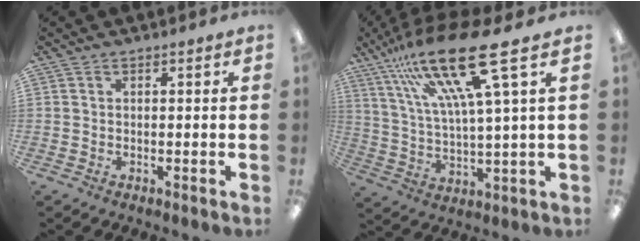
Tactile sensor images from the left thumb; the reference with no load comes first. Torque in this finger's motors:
{"motor_torque": [0.26, 0.38, 1.75, -1.03, 0.17]}